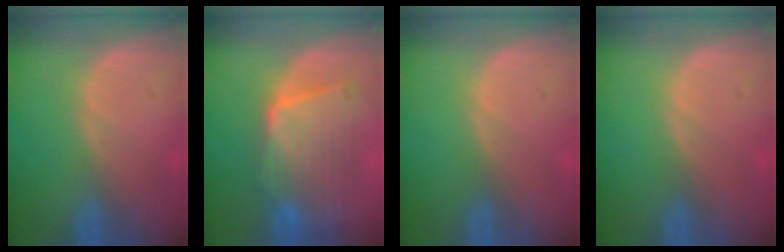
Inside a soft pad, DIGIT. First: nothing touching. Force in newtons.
{"total": 9.6, "press": 8.7, "slide": 4.1}
{"total": 0.0}
{"total": 0.0}